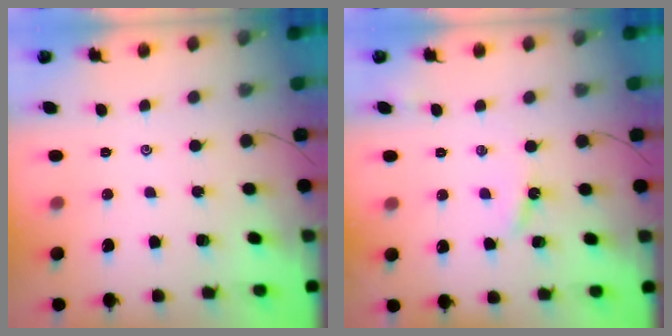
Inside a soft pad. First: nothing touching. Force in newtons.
{"total": 4.0, "press": 4.0, "slide": 0.1}